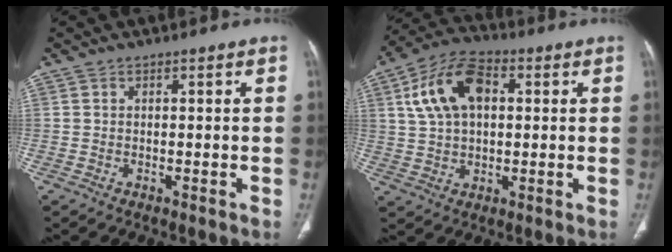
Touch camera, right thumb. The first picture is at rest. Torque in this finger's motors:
{"motor_torque": [-0.76, 0.89, 0.53, -0.28, 0.11]}